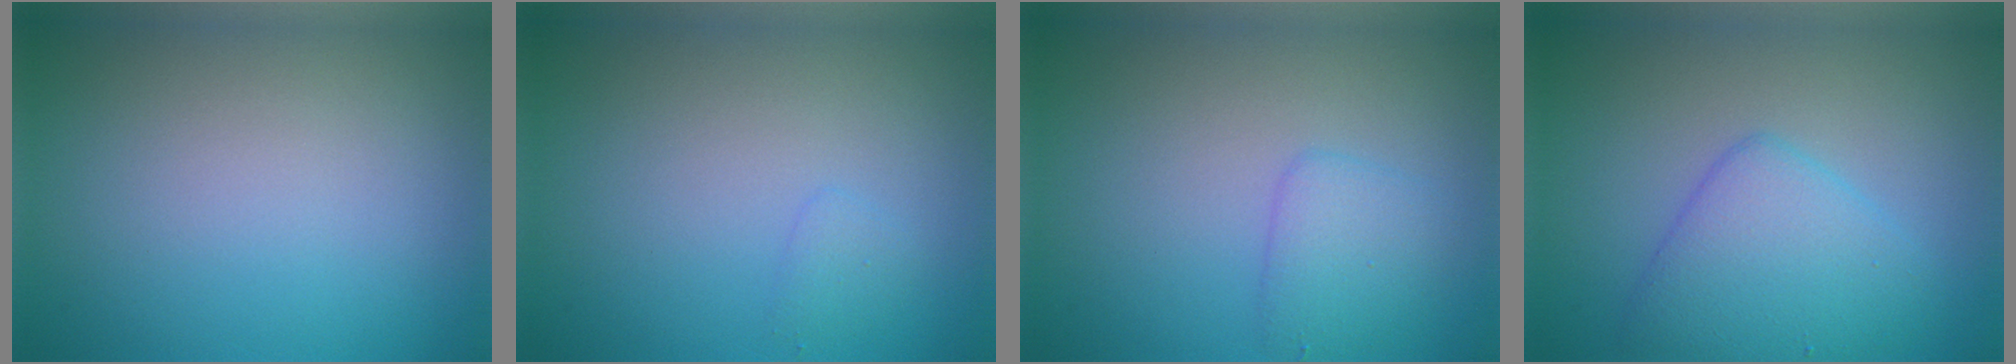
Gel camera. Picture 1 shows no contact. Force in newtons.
{"total": 0.8, "press": 0.8, "slide": 0.1}
{"total": 2.2, "press": 2.2, "slide": 0.1}
{"total": 4.4, "press": 4.3, "slide": 0.1}